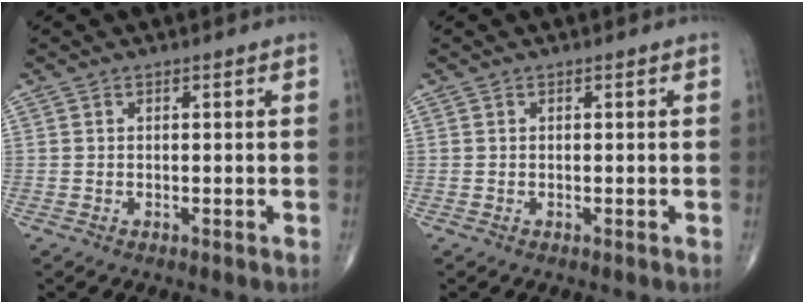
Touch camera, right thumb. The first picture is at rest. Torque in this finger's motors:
{"motor_torque": [0.00, 0.00, -0.01, 0.01, 0.01]}